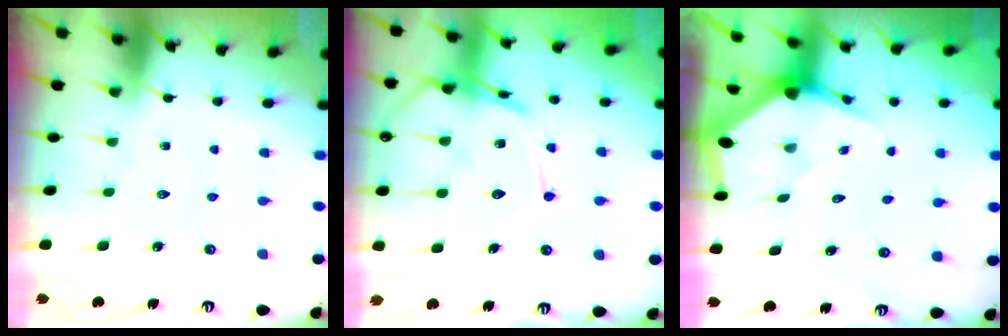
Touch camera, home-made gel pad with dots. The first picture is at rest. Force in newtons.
{"total": 15.6, "press": 15.6, "slide": 1.5}
{"total": 2.9, "press": 2.9, "slide": 0.2}